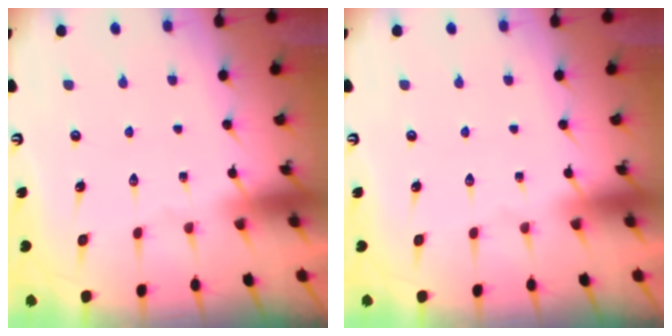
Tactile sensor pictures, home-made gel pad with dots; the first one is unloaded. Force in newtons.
{"total": 0.0}